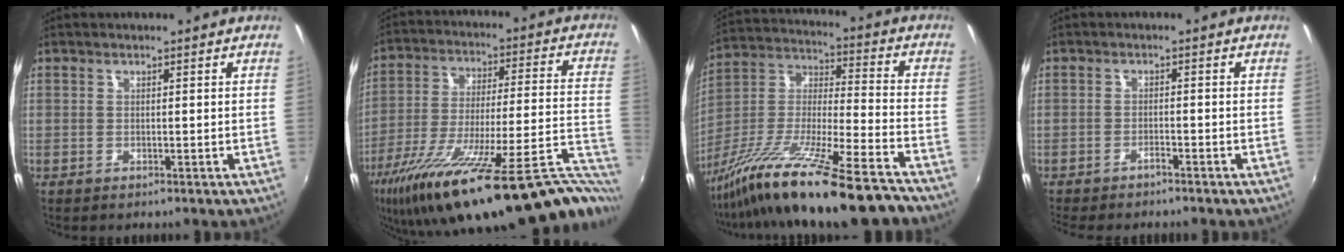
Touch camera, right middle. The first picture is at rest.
{"total": 34.1, "force": [-24.7, 4.6, 23.1], "torque": [-0.334, -0.096, -0.366]}
{"total": 22.3, "force": [-16.8, 1.3, 14.5], "torque": [-0.259, -0.042, -0.291]}
{"total": 2.1, "force": [-1.9, 0.2, 1.0], "torque": [-0.030, -0.008, -0.038]}